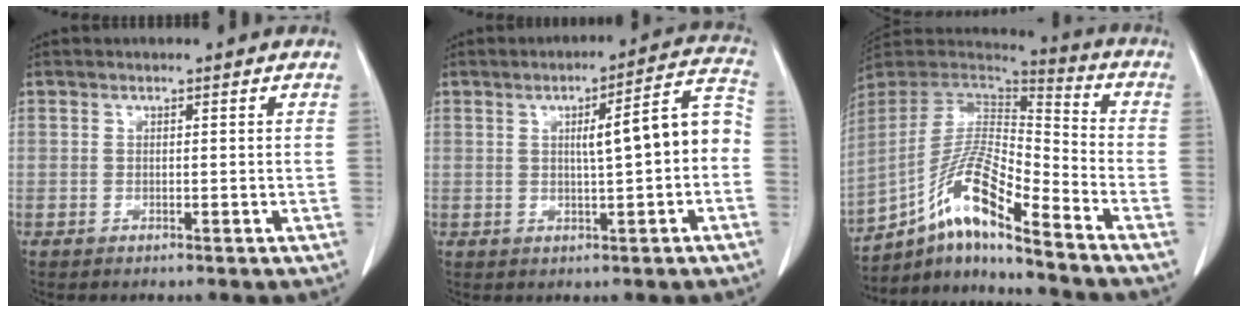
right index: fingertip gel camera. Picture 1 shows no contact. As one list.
[{"total": 8.9, "force": [-0.3, 1.1, 8.8], "torque": [-0.115, 0.030, -0.005]}, {"total": 15.5, "force": [-9.9, 1.7, 11.9], "torque": [-0.231, 0.009, -0.177]}]